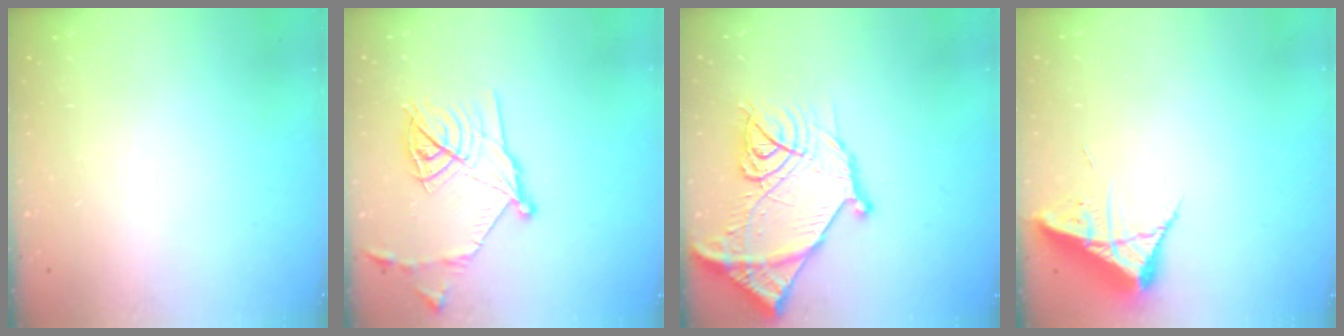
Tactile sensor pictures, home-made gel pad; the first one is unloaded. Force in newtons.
{"total": 17.6, "press": 17.6, "slide": 0.9}
{"total": 21.2, "press": 21.1, "slide": 1.9}
{"total": 9.2, "press": 9.2, "slide": 0.8}